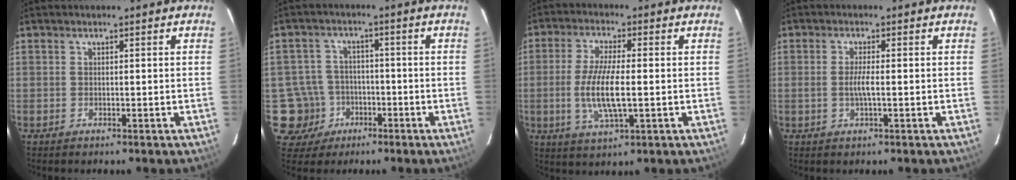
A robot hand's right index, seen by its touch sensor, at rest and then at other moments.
{"total": 7.8, "force": [-2.8, 7.3, 0.0], "torque": [-0.021, 0.028, -0.041]}
{"total": 9.6, "force": [-1.2, 2.3, 9.2], "torque": [-0.186, -0.010, -0.023]}
{"total": 2.7, "force": [-0.3, 0.0, 2.7], "torque": [-0.052, -0.003, -0.006]}